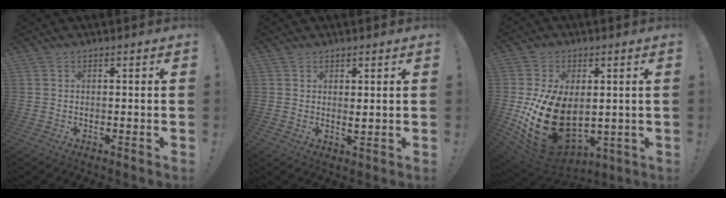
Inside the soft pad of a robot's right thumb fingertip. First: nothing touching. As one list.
[{"total": 1.8, "force": [1.4, 0.6, 1.1], "torque": [-0.001, -0.017, 0.021]}, {"total": 23.3, "force": [-1.9, 15.4, 17.4], "torque": [-0.329, -0.003, -0.010]}]